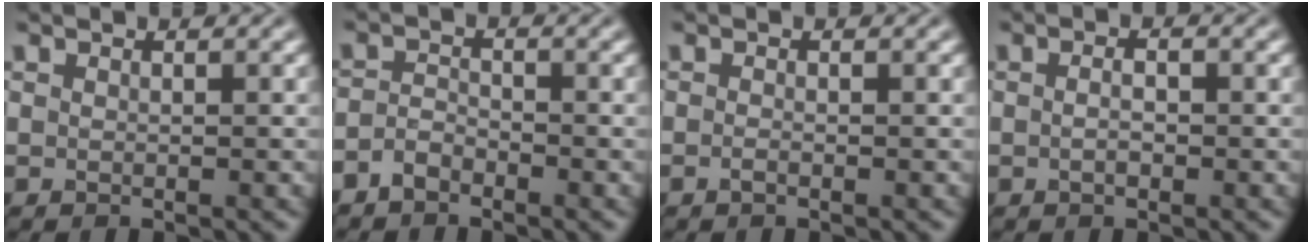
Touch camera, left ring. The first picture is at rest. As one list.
[{"total": 1.8, "force": [-1.4, 0.9, 0.7], "torque": [-0.015, 0.005, -0.032]}, {"total": 0.6, "force": [-0.4, 0.1, 0.4], "torque": [-0.010, -0.002, -0.007]}, {"total": 1.4, "force": [-0.3, 0.6, 1.2], "torque": [-0.019, -0.003, -0.005]}]